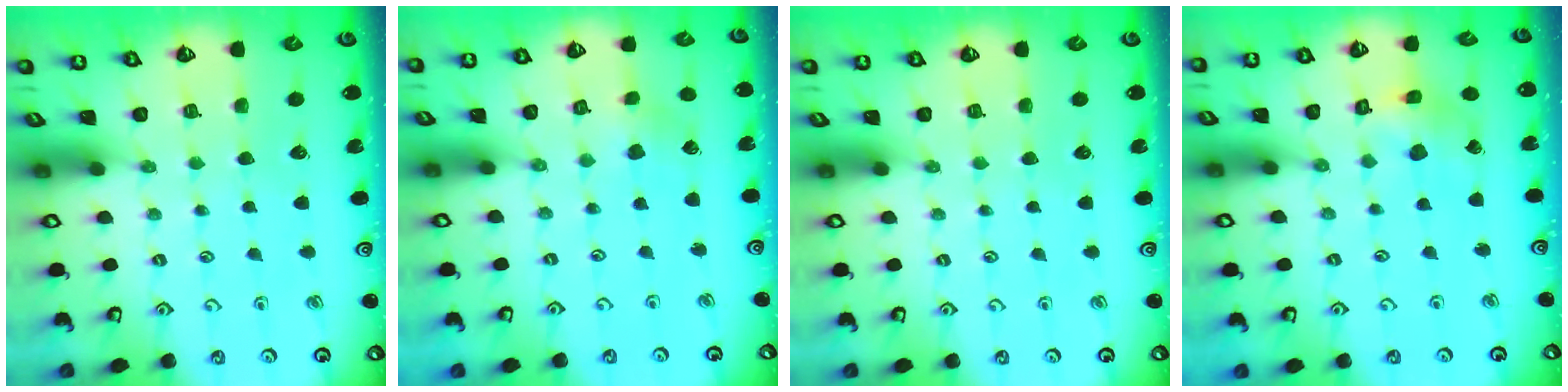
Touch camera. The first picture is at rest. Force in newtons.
{"total": 2.8, "press": 2.7, "slide": 0.4}
{"total": 0.0}
{"total": 5.9, "press": 5.9, "slide": 0.6}